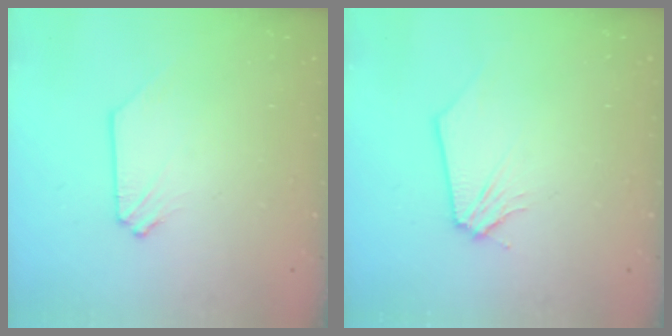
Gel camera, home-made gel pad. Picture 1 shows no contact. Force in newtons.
{"total": 0.0}